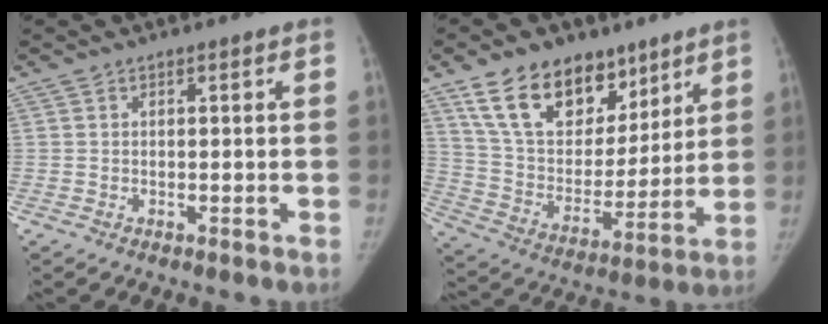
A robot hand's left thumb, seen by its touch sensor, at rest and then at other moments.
{"total": 20.0, "force": [12.6, 12.0, 9.9], "torque": [-0.125, -0.051, 0.229]}